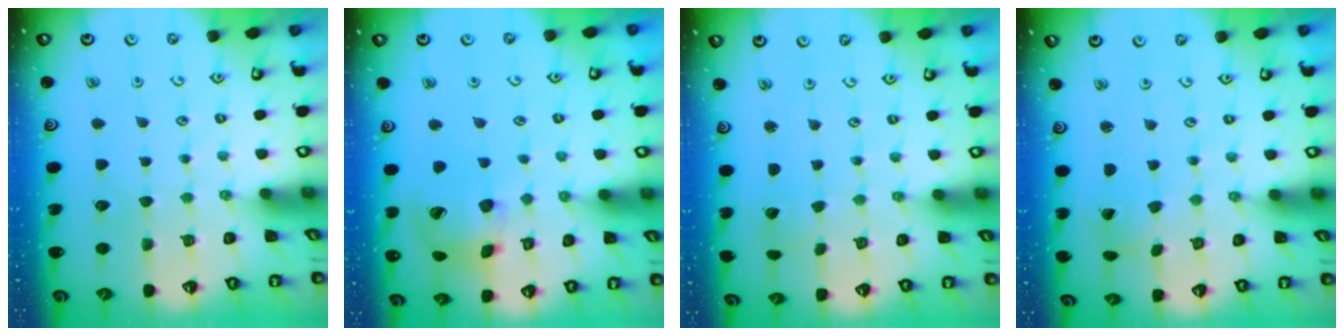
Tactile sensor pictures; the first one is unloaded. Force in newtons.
{"total": 16.9, "press": 16.8, "slide": 2.5}
{"total": 1.4, "press": 1.4, "slide": 0.0}
{"total": 2.1, "press": 2.1, "slide": 0.3}